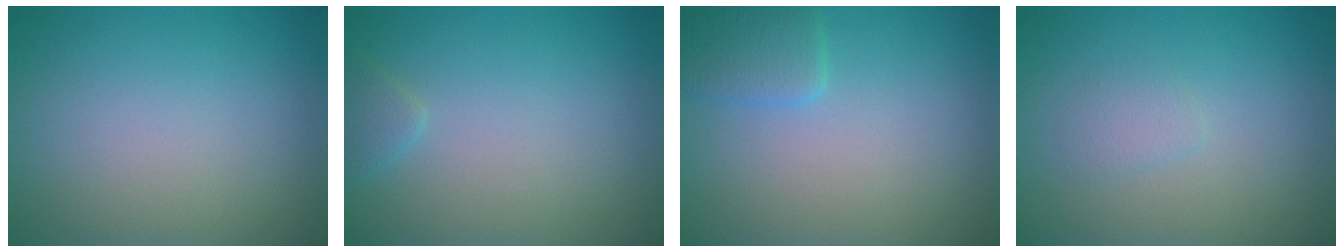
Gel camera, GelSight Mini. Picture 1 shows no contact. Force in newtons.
{"total": 1.1, "press": 1.1, "slide": 0.1}
{"total": 2.1, "press": 2.1, "slide": 0.1}
{"total": 1.0, "press": 1.0, "slide": 0.1}